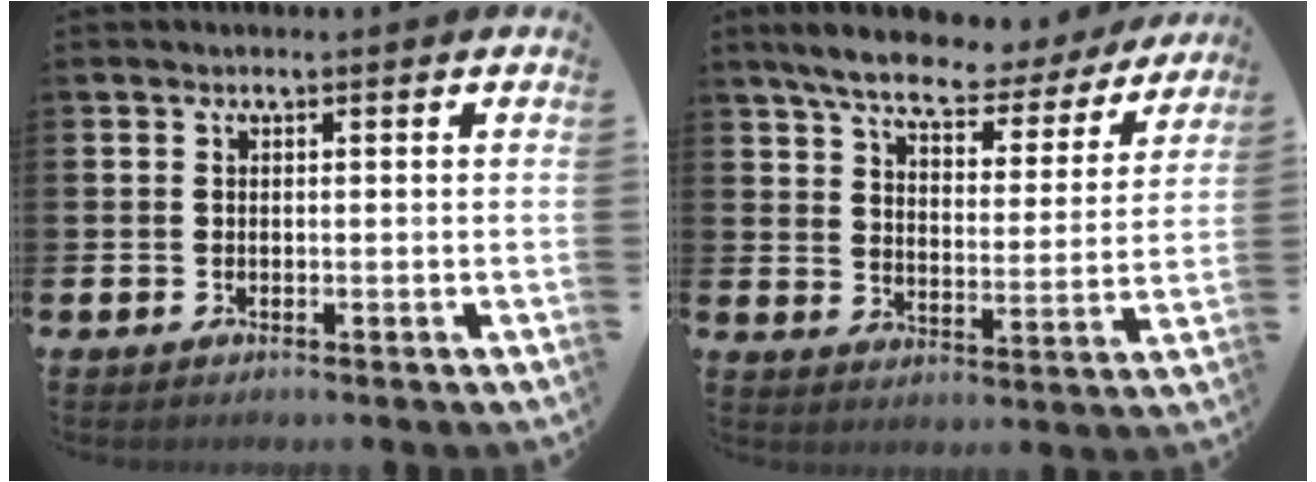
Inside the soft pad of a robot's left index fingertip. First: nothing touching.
{"total": 7.9, "force": [7.0, 1.6, 3.2], "torque": [-0.090, -0.045, 0.118]}